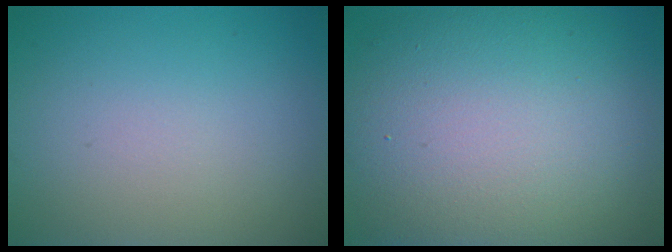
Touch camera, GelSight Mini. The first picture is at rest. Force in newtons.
{"total": 14.2, "press": 14.2, "slide": 0.1}